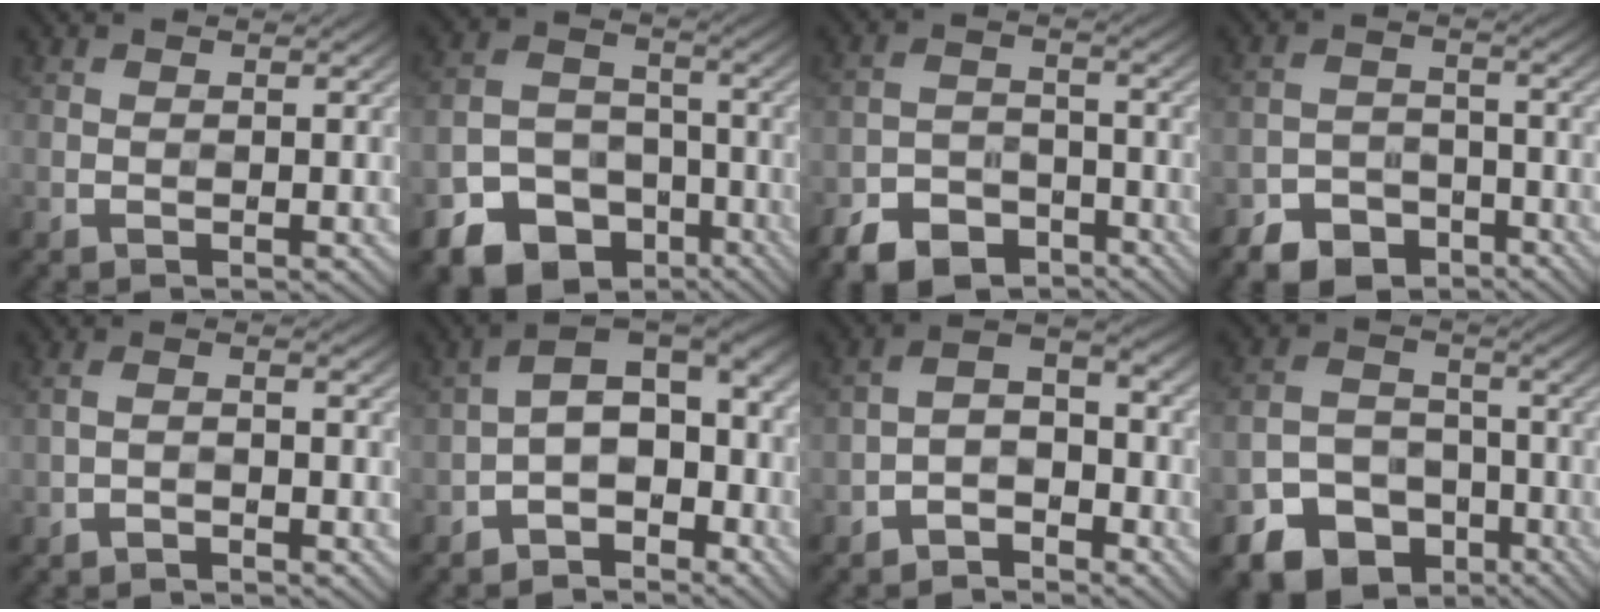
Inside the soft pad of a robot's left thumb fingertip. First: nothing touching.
{"total": 13.9, "force": [-8.6, 9.5, 5.5], "torque": [-0.125, -0.040, -0.141]}
{"total": 7.6, "force": [-5.8, 3.7, 3.2], "torque": [-0.062, -0.011, -0.112]}
{"total": 7.1, "force": [-5.5, 3.7, 2.6], "torque": [-0.047, -0.008, -0.098]}
{"total": 1.9, "force": [-1.3, 0.4, 1.3], "torque": [-0.028, 0.006, -0.030]}
{"total": 8.3, "force": [-4.0, 4.2, 5.9], "torque": [-0.087, 0.007, -0.082]}
{"total": 5.4, "force": [-3.7, 2.5, 3.0], "torque": [-0.045, 0.011, -0.081]}
{"total": 12.2, "force": [-7.6, 8.3, 4.7], "torque": [-0.111, -0.030, -0.130]}